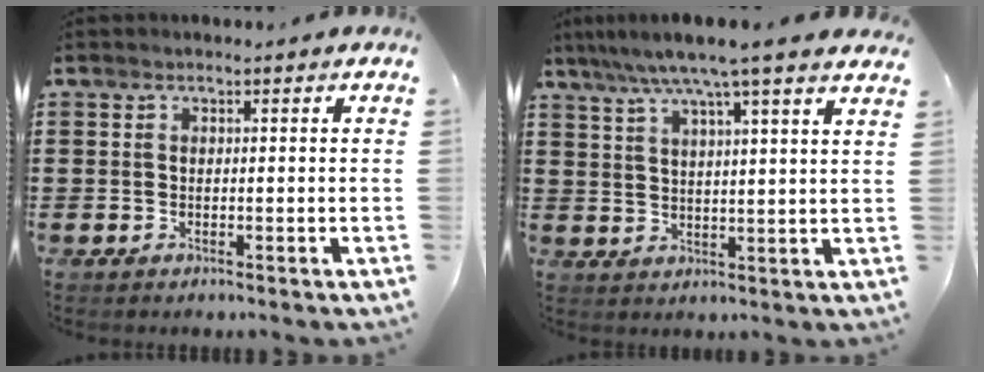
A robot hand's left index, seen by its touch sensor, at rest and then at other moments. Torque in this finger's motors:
{"motor_torque": [2.14, 0.00, 0.80, 0.09]}